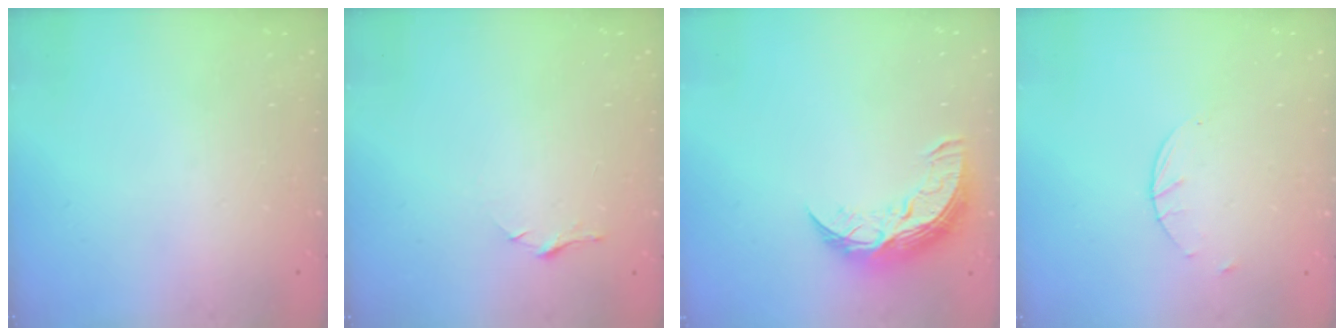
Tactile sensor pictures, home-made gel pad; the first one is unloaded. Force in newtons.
{"total": 5.7, "press": 5.6, "slide": 0.6}
{"total": 10.7, "press": 10.6, "slide": 0.6}
{"total": 1.7, "press": 1.7, "slide": 0.3}